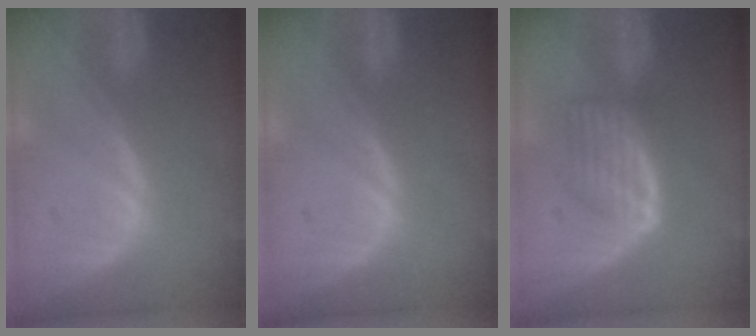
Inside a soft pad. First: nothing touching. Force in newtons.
{"total": 0.0}
{"total": 5.8, "press": 5.3, "slide": 2.4}